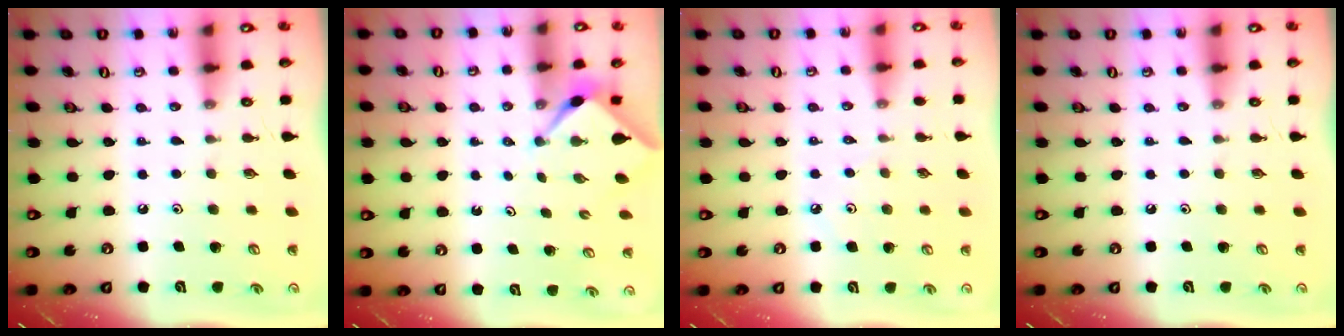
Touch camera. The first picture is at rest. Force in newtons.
{"total": 2.4, "press": 2.4, "slide": 0.1}
{"total": 2.3, "press": 2.2, "slide": 0.5}
{"total": 0.0}